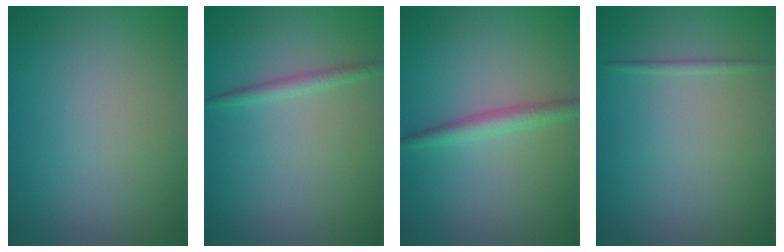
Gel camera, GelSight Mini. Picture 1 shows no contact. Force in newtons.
{"total": 1.3, "press": 1.3, "slide": 0.1}
{"total": 2.2, "press": 2.2, "slide": 0.1}
{"total": 0.6, "press": 0.6, "slide": 0.0}